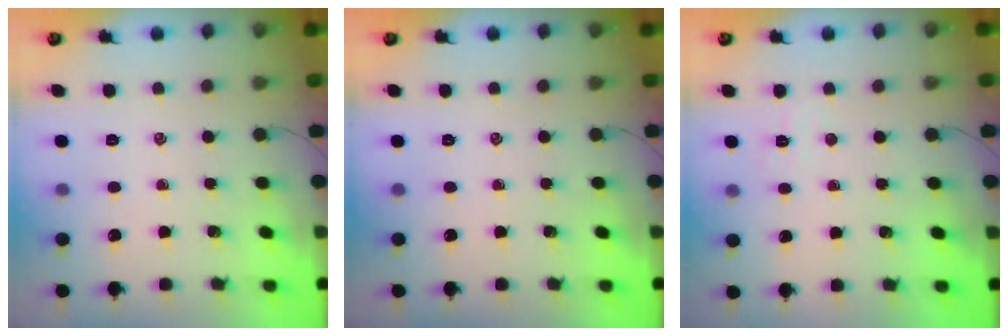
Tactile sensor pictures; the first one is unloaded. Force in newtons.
{"total": 0.0}
{"total": 3.8, "press": 3.7, "slide": 0.8}